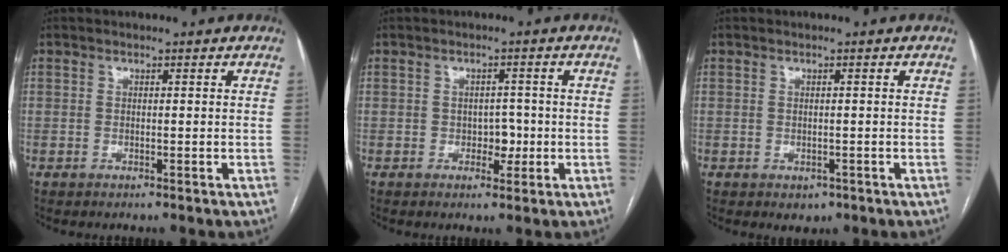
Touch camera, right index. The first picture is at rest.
{"total": 2.6, "force": [-0.6, 1.7, 1.8], "torque": [-0.016, 0.005, -0.007]}
{"total": 1.6, "force": [-0.8, 1.1, 0.8], "torque": [-0.005, 0.001, -0.001]}